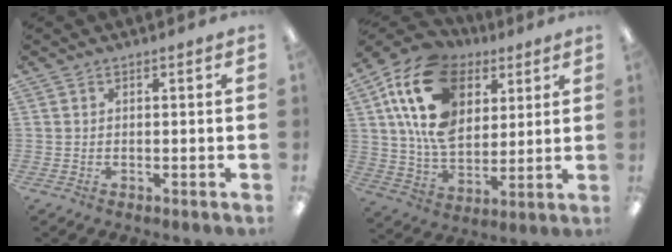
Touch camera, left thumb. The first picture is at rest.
{"total": 19.7, "force": [8.3, 13.6, 11.6], "torque": [-0.227, -0.020, 0.153]}